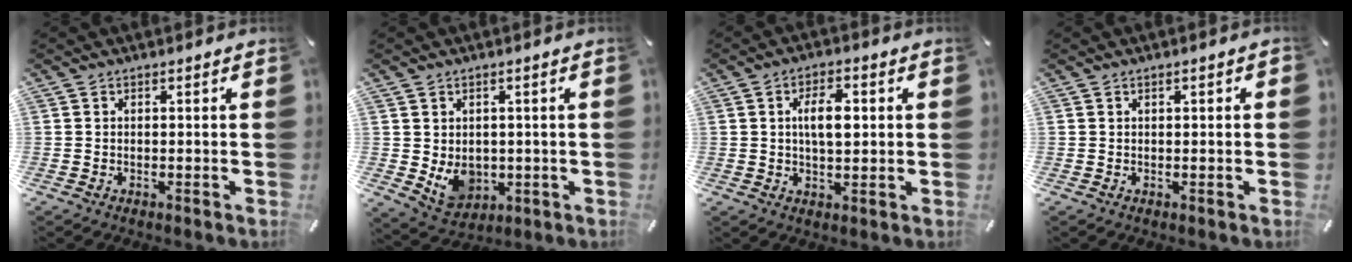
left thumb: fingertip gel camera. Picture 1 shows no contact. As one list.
[{"total": 6.9, "force": [0.5, 6.2, 3.1], "torque": [-0.049, -0.012, 0.012]}, {"total": 6.8, "force": [1.2, 3.5, 5.8], "torque": [-0.101, -0.001, 0.012]}, {"total": 0.7, "force": [0.1, 0.4, 0.5], "torque": [-0.009, 0.005, 0.001]}]